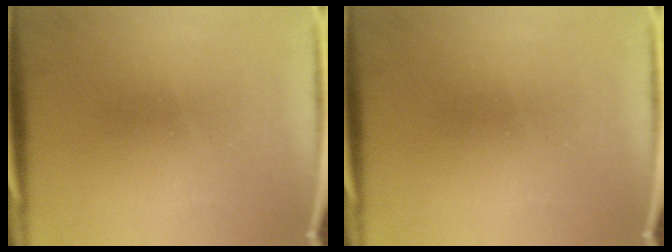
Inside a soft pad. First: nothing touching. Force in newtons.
{"total": 0.0}